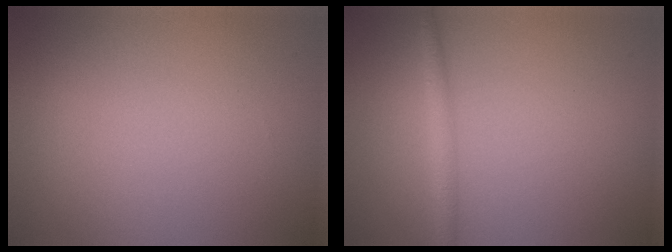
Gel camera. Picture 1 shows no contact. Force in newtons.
{"total": 1.7, "press": 1.7, "slide": 0.0}